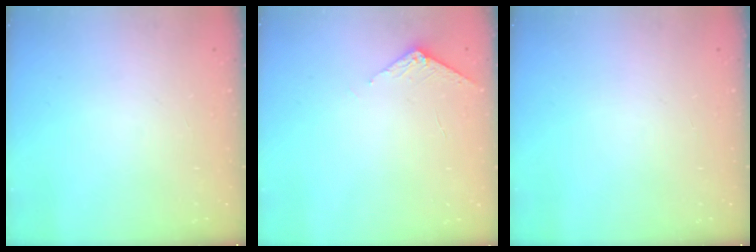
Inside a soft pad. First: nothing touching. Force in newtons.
{"total": 2.9, "press": 2.9, "slide": 0.3}
{"total": 0.0}